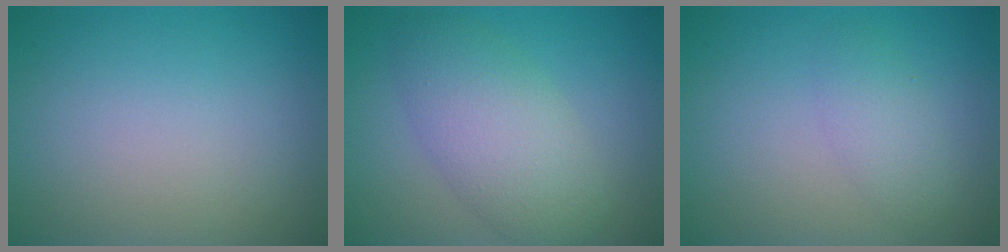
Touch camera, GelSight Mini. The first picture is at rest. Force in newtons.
{"total": 5.6, "press": 5.5, "slide": 0.2}
{"total": 1.9, "press": 1.9, "slide": 0.1}